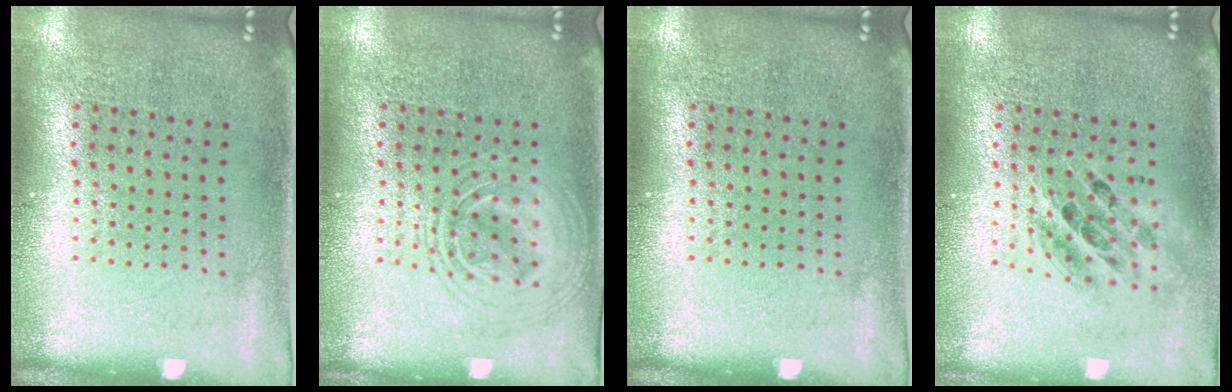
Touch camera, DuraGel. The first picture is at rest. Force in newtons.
{"total": 3.0, "press": 3.0, "slide": 0.4}
{"total": 0.0}
{"total": 1.5, "press": 1.3, "slide": 0.8}